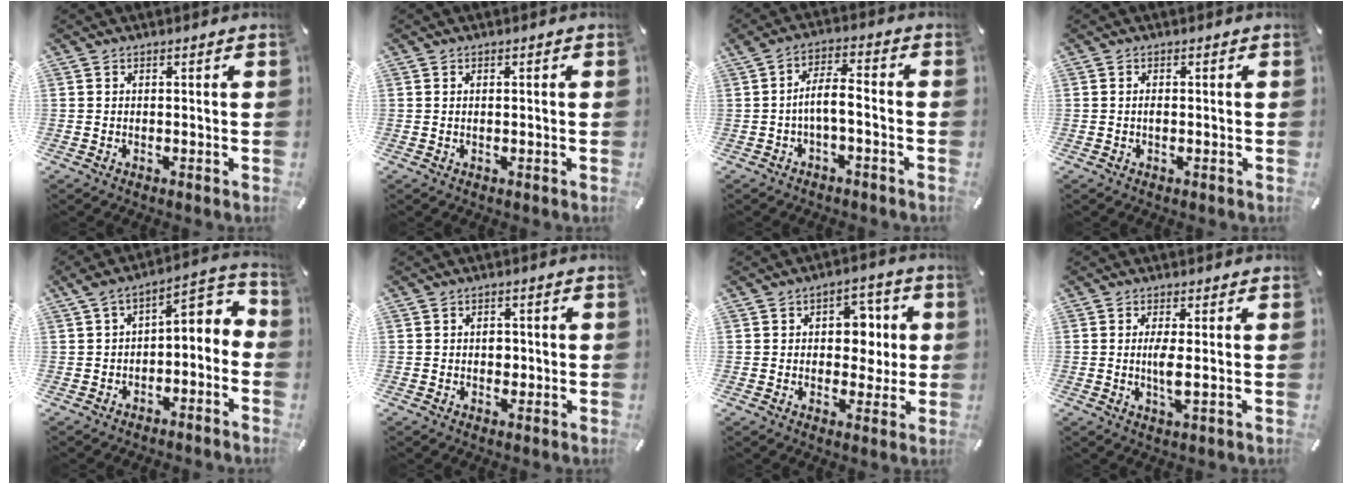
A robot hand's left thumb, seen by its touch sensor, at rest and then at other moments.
{"total": 0.9, "force": [0.0, 0.1, 0.9], "torque": [-0.016, -0.002, 0.001]}
{"total": 6.1, "force": [-2.0, 1.9, 5.5], "torque": [-0.102, 0.012, -0.038]}
{"total": 1.1, "force": [-0.2, 0.4, 1.0], "torque": [-0.020, -0.002, -0.004]}
{"total": 5.2, "force": [-0.9, 3.4, 3.9], "torque": [-0.045, -0.001, -0.025]}
{"total": 2.0, "force": [-0.2, 1.7, 1.2], "torque": [-0.008, -0.002, -0.008]}
{"total": 8.5, "force": [0.7, 6.5, 5.4], "torque": [-0.058, -0.003, 0.006]}
{"total": 4.3, "force": [0.0, 0.8, 4.3], "torque": [-0.093, -0.013, -0.005]}